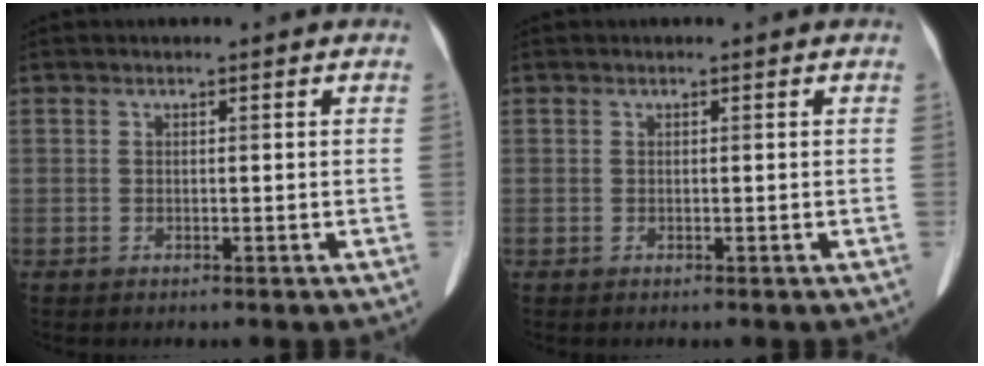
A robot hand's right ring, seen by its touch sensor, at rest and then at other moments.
{"total": 0.0}